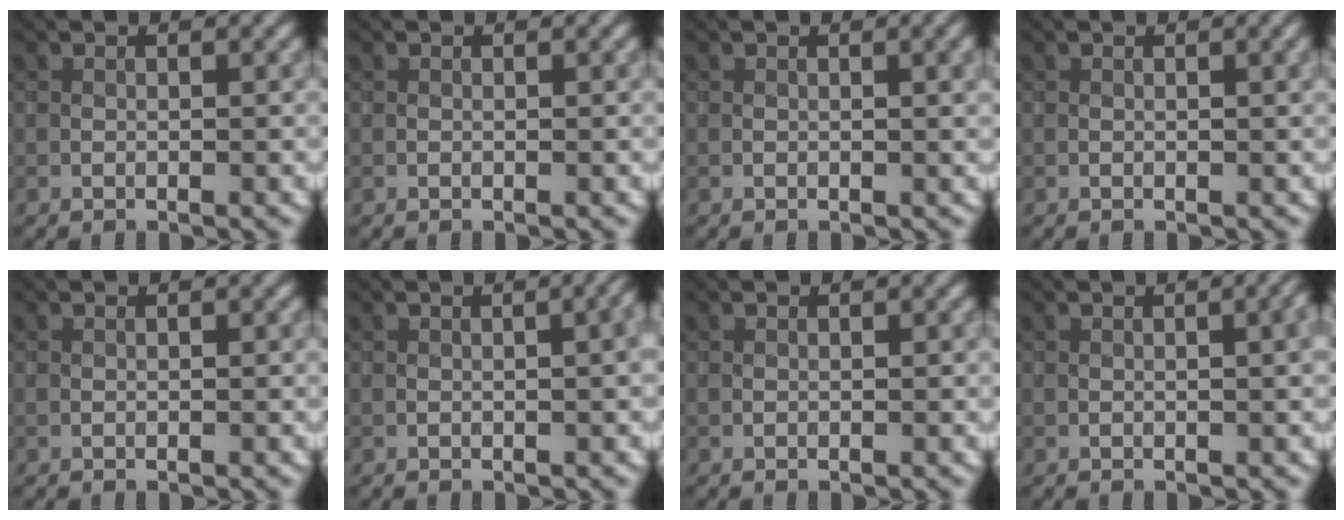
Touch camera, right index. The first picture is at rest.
{"total": 0.0}
{"total": 1.5, "force": [0.4, 0.3, 1.4], "torque": [-0.019, 0.002, 0.004]}
{"total": 0.8, "force": [0.2, 0.1, 0.8], "torque": [-0.012, 0.003, 0.003]}
{"total": 0.0}
{"total": 2.4, "force": [0.2, 0.8, 2.2], "torque": [-0.015, 0.008, 0.004]}
{"total": 0.0}
{"total": 2.2, "force": [0.3, 0.6, 2.1], "torque": [-0.021, 0.005, 0.003]}